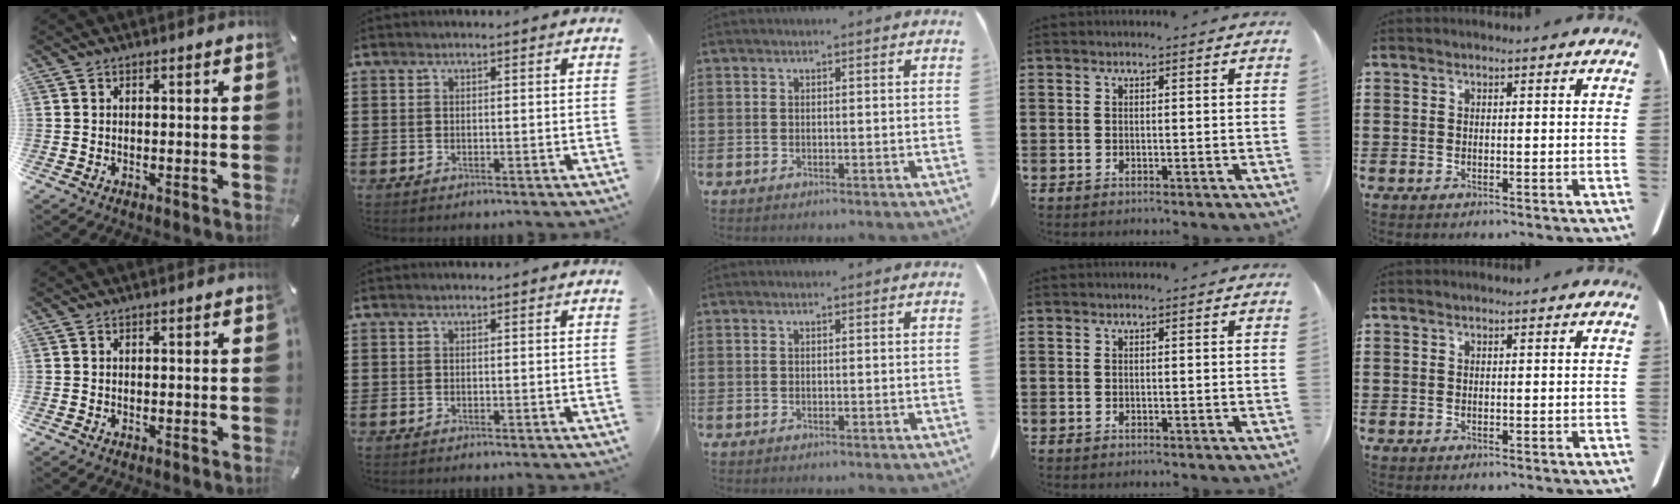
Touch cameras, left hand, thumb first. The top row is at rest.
{}